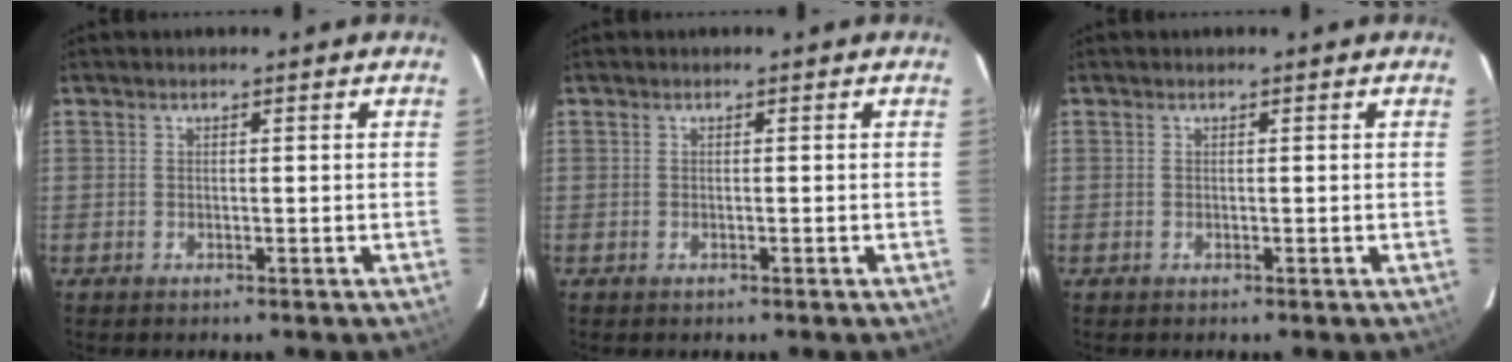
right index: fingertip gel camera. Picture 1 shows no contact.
{"total": 0.0}
{"total": 0.0}